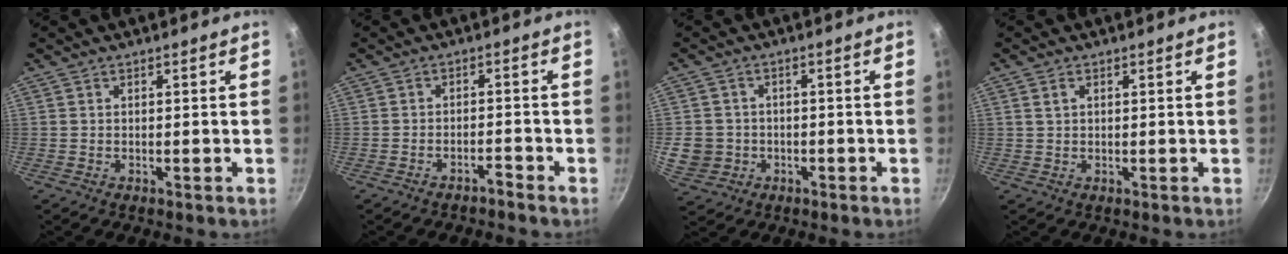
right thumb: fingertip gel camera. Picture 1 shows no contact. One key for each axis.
{"total": 2.1, "fx": -1.9, "fy": 0.5, "fz": 0.7, "tx": -0.011, "ty": 0.023, "tz": -0.024}
{"total": 6.6, "fx": -1.2, "fy": 6.1, "fz": 2.4, "tx": -0.035, "ty": 0.013, "tz": -0.017}
{"total": 1.5, "fx": 0.6, "fy": 1.1, "fz": 0.9, "tx": -0.013, "ty": 0.004, "tz": 0.011}